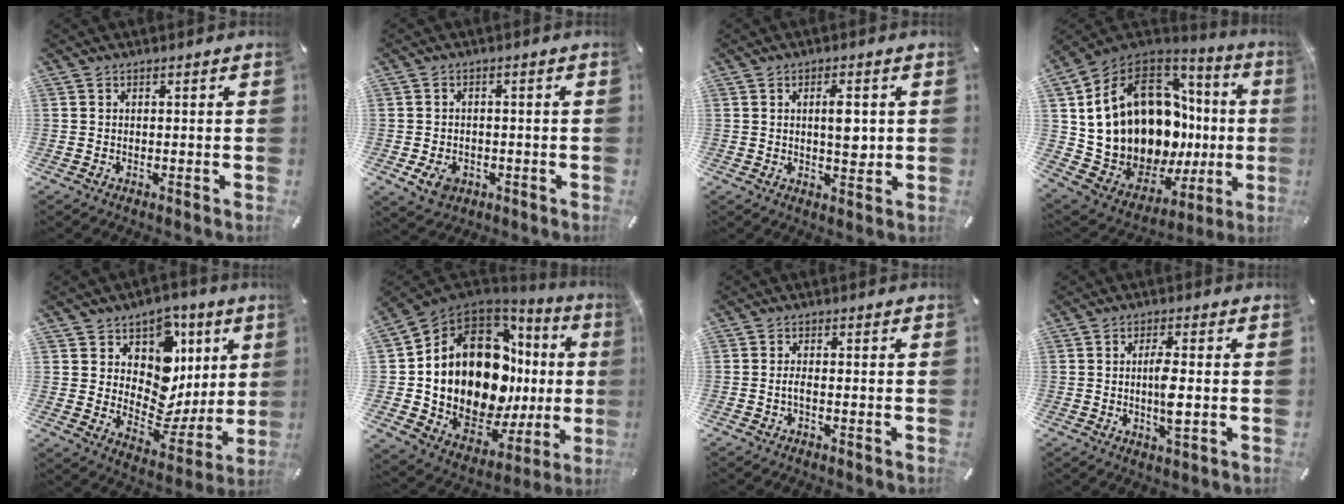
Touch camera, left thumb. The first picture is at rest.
{"total": 4.8, "force": [-1.8, 3.8, 2.4], "torque": [-0.042, 0.004, -0.034]}
{"total": 5.8, "force": [0.8, 2.6, 5.1], "torque": [-0.069, -0.007, 0.006]}
{"total": 21.3, "force": [3.0, 14.7, 15.1], "torque": [-0.252, -0.080, 0.112]}
{"total": 12.7, "force": [4.9, 10.5, 5.1], "torque": [-0.055, -0.065, 0.091]}
{"total": 20.9, "force": [4.3, 12.6, 16.1], "torque": [-0.332, -0.073, 0.086]}
{"total": 1.8, "force": [-0.8, 0.4, 1.6], "torque": [-0.036, -0.002, -0.016]}
{"total": 5.6, "force": [-0.2, 1.1, 5.4], "torque": [-0.105, -0.005, -0.008]}